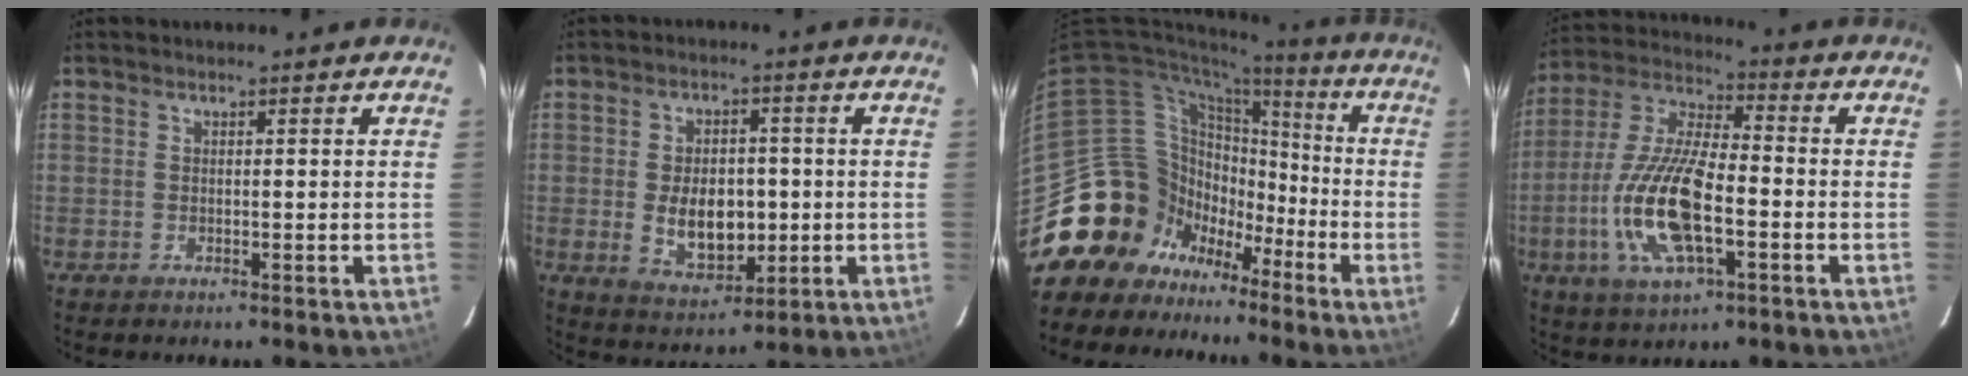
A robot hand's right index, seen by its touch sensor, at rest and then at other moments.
{"total": 9.8, "force": [-1.0, 5.9, 7.7], "torque": [-0.144, -0.002, -0.001]}
{"total": 19.6, "force": [-10.3, 16.0, 4.7], "torque": [-0.126, 0.061, -0.160]}
{"total": 17.5, "force": [-4.8, 6.3, 15.6], "torque": [-0.330, -0.008, -0.093]}